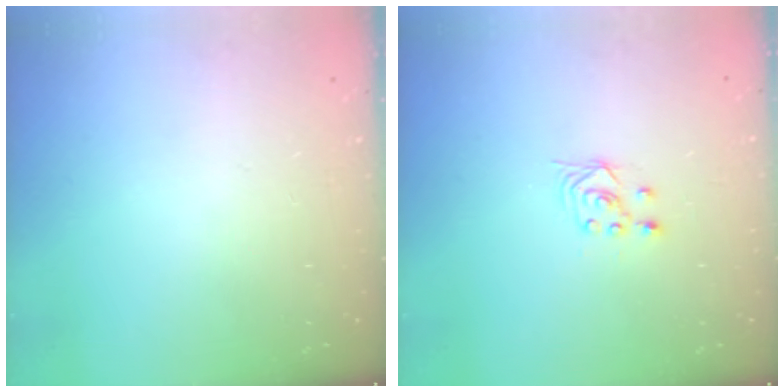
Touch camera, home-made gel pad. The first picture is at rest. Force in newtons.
{"total": 2.8, "press": 2.4, "slide": 1.4}